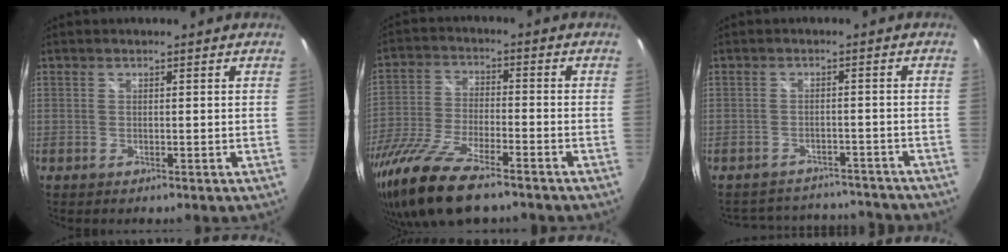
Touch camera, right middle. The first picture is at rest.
{"total": 17.9, "force": [-13.1, 4.6, 11.3], "torque": [-0.244, -0.049, -0.244]}
{"total": 12.2, "force": [-11.2, 3.9, 2.9], "torque": [-0.063, 0.022, -0.142]}